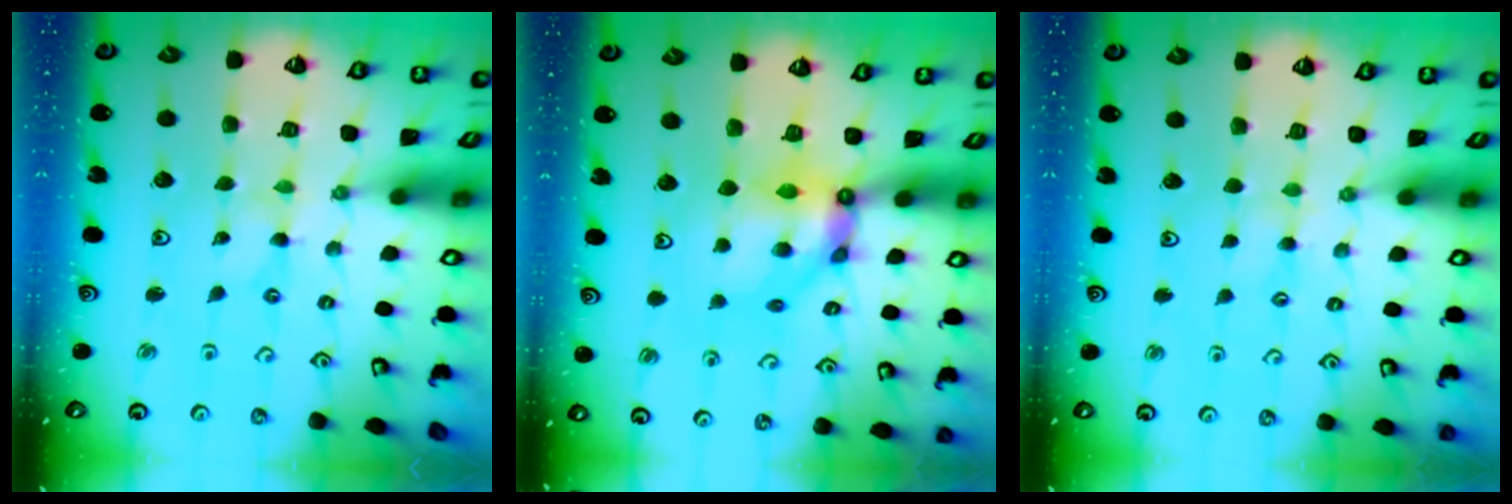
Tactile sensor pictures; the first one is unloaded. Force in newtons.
{"total": 9.1, "press": 9.1, "slide": 0.8}
{"total": 1.4, "press": 1.3, "slide": 0.3}